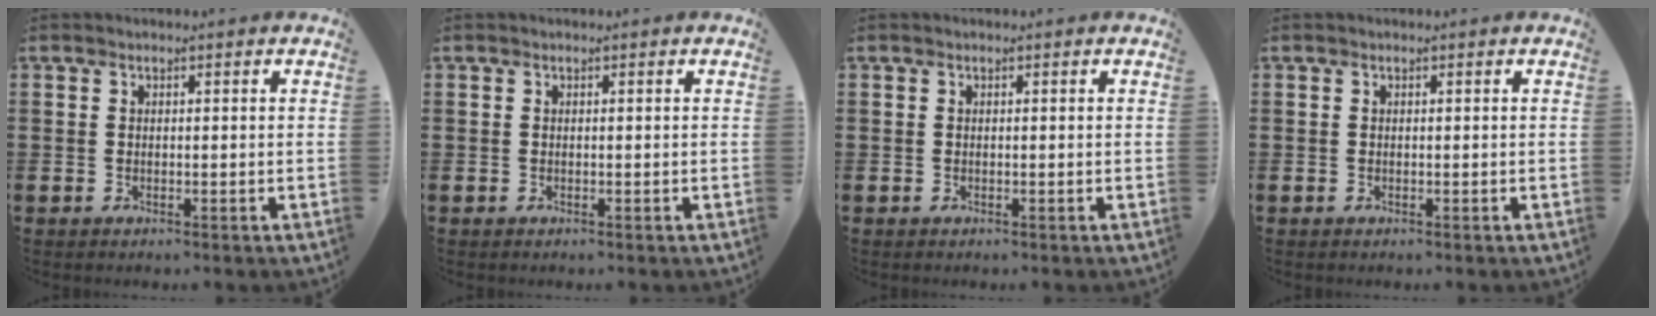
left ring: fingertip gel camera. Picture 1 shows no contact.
{"total": 0.0}
{"total": 0.0}
{"total": 0.0}